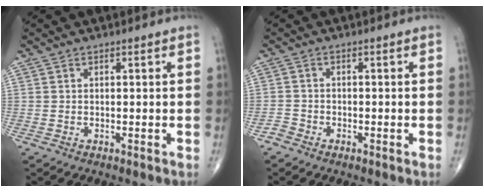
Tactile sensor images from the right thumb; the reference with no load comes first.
{"total": 1.6, "force": [-1.3, 0.8, 0.1], "torque": [-0.001, 0.000, -0.032]}